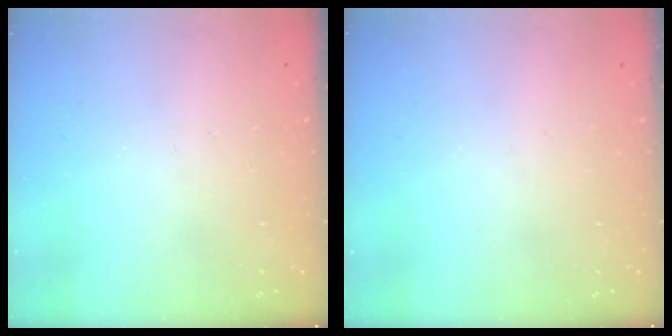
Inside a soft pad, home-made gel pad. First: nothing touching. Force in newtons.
{"total": 0.0}